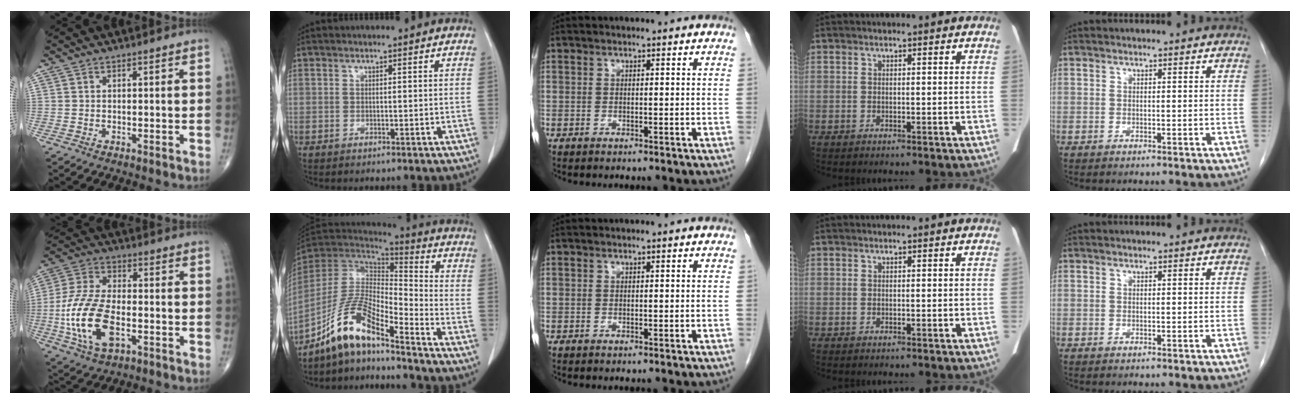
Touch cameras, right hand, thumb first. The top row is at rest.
{"thumb": {"total": 15.7, "force": [-4.0, 8.2, 12.8], "torque": [-0.266, 0.014, -0.074]}, "index": {"total": 12.2, "force": [-9.0, 2.1, 8.0], "torque": [-0.169, 0.013, -0.171]}}